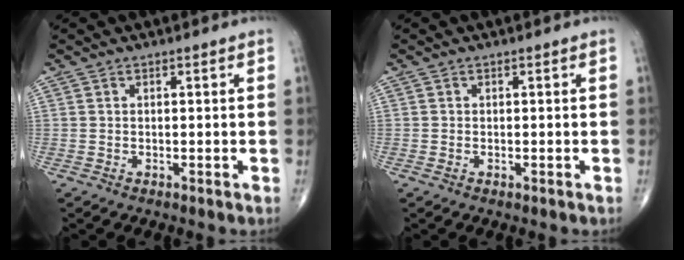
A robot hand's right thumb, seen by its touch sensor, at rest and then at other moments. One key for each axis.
{"total": 0.0}